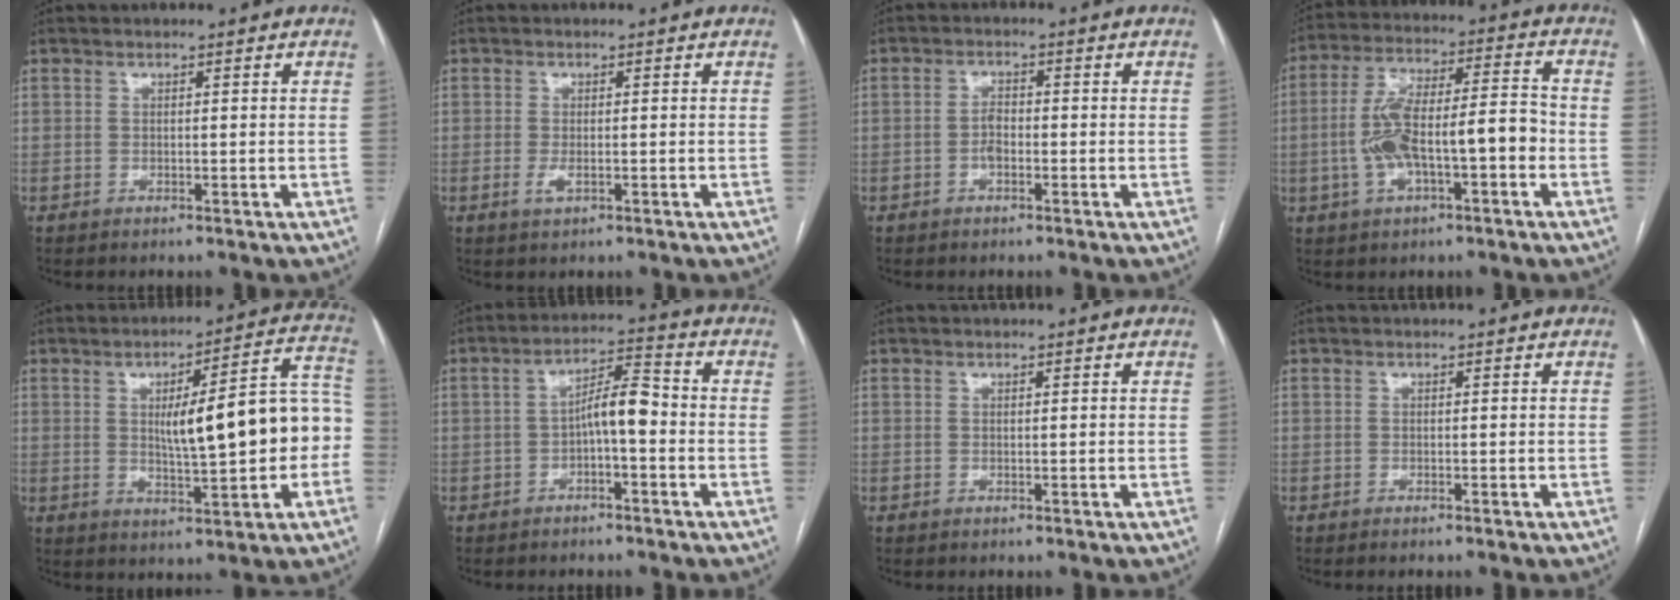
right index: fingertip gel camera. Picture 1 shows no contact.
{"total": 1.7, "force": [-0.6, 0.7, 1.5], "torque": [-0.028, -0.001, -0.008]}
{"total": 2.1, "force": [-0.8, 1.0, 1.7], "torque": [-0.031, 0.004, -0.015]}
{"total": 12.5, "force": [-2.7, 3.5, 11.7], "torque": [-0.219, 0.031, -0.042]}
{"total": 14.8, "force": [-0.5, 3.0, 14.5], "torque": [-0.191, 0.038, 0.001]}
{"total": 6.1, "force": [-1.2, 1.6, 5.8], "torque": [-0.100, 0.025, -0.021]}
{"total": 0.0}
{"total": 0.8, "force": [-0.6, -0.2, 0.4], "torque": [-0.008, 0.001, -0.011]}